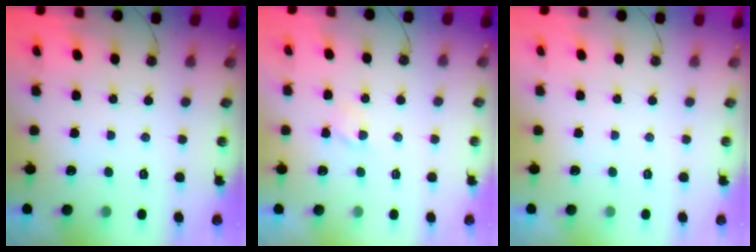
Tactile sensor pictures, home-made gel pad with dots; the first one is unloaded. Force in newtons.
{"total": 1.4, "press": 1.4, "slide": 0.2}
{"total": 0.0}